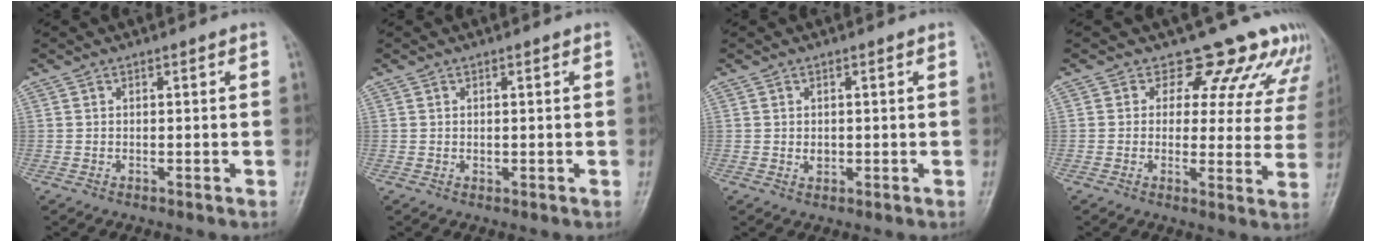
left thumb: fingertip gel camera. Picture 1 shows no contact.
{"total": 0.8, "force": [0.2, 0.7, 0.4], "torque": [-0.001, -0.001, 0.004]}
{"total": 1.6, "force": [0.0, 1.4, 0.9], "torque": [-0.005, -0.001, 0.003]}
{"total": 11.2, "force": [9.7, 5.2, 2.4], "torque": [0.023, -0.055, 0.095]}